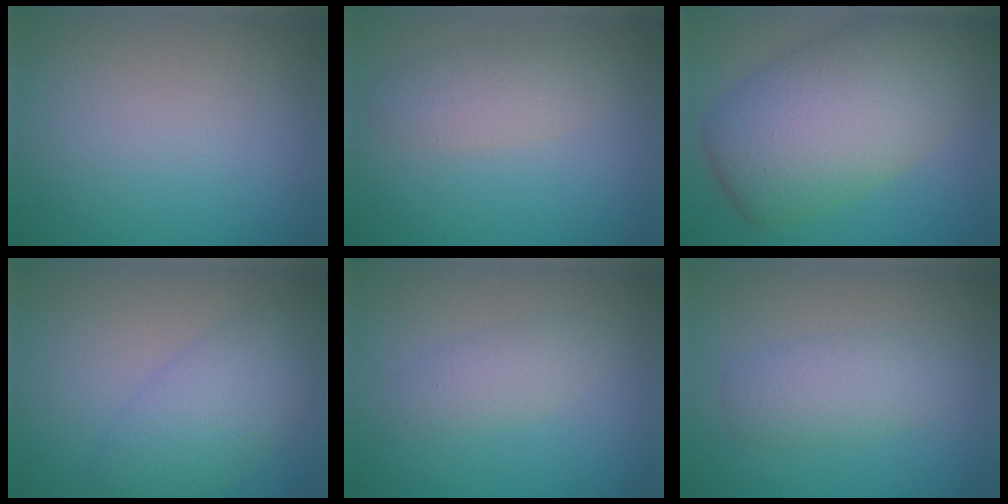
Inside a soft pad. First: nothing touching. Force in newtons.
{"total": 2.4, "press": 2.4, "slide": 0.1}
{"total": 11.1, "press": 11.1, "slide": 0.5}
{"total": 4.7, "press": 4.7, "slide": 0.3}
{"total": 1.9, "press": 1.9, "slide": 0.1}
{"total": 2.9, "press": 2.9, "slide": 0.1}